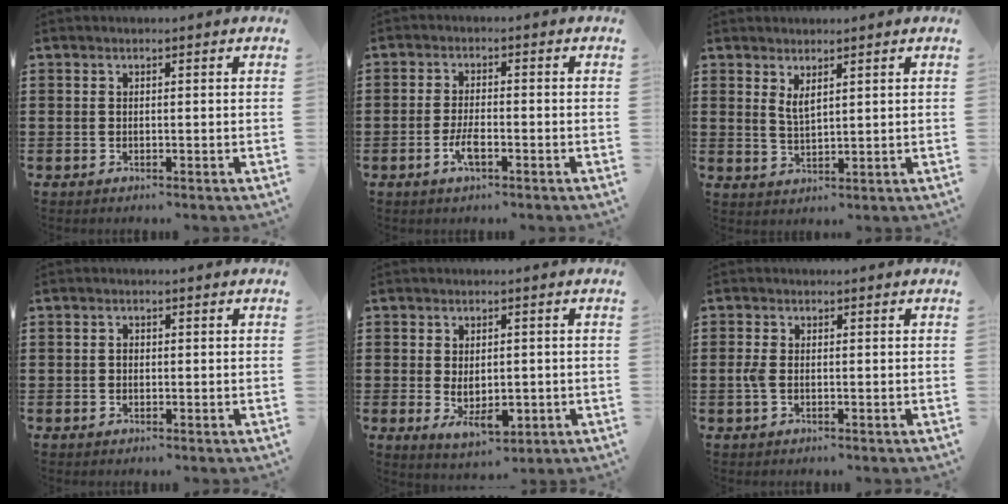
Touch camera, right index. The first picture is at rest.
{"total": 3.8, "force": [-1.6, 1.2, 3.2], "torque": [-0.067, 0.000, -0.032]}
{"total": 2.5, "force": [1.6, 0.8, 1.7], "torque": [-0.036, 0.002, 0.030]}
{"total": 0.8, "force": [-0.1, 0.6, 0.5], "torque": [-0.013, 0.000, -0.002]}
{"total": 4.8, "force": [-0.9, 2.6, 4.0], "torque": [-0.076, -0.004, -0.020]}
{"total": 1.9, "force": [-0.3, 0.9, 1.6], "torque": [-0.046, -0.004, -0.012]}